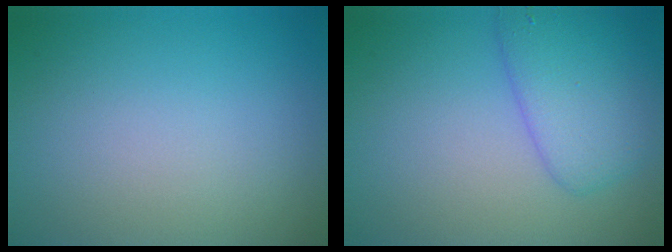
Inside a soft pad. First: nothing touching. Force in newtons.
{"total": 4.2, "press": 4.2, "slide": 0.2}